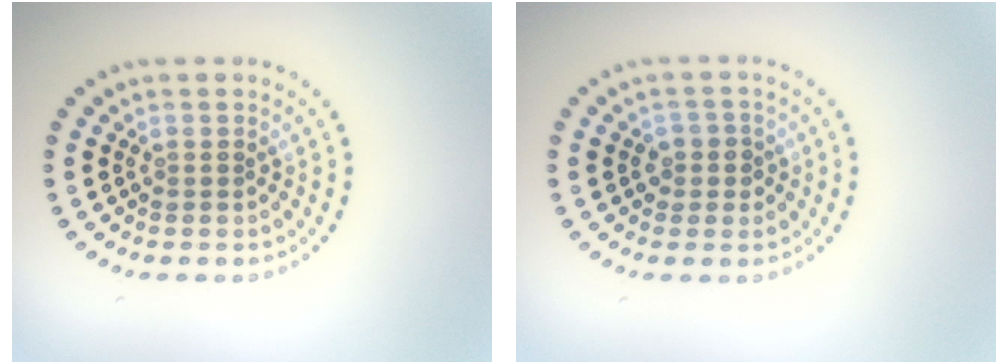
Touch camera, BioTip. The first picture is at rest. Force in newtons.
{"total": 1.8, "press": 1.5, "slide": 0.9}